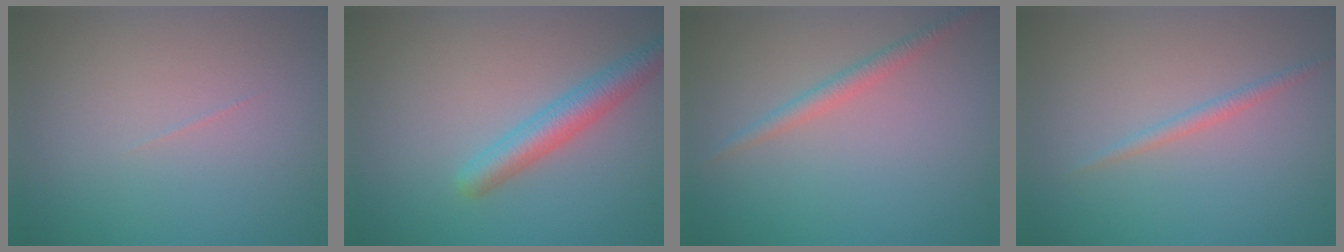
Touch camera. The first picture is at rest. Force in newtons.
{"total": 3.2, "press": 3.2, "slide": 0.1}
{"total": 1.6, "press": 1.6, "slide": 0.1}
{"total": 1.0, "press": 1.0, "slide": 0.0}